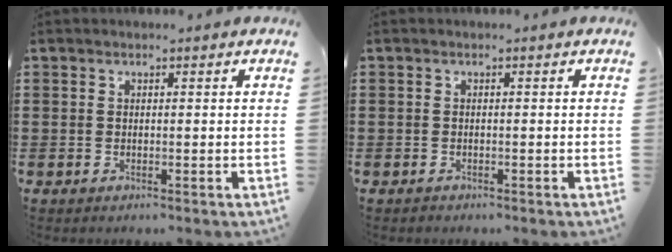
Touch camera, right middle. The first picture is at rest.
{"total": 0.6, "force": [-0.5, 0.3, -0.1], "torque": [0.000, 0.003, -0.012]}